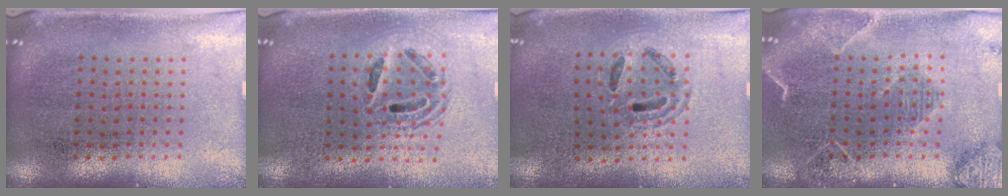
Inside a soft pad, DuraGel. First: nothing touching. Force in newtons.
{"total": 1.5, "press": 1.3, "slide": 0.8}
{"total": 1.1, "press": 1.1, "slide": 0.3}
{"total": 2.3, "press": 2.0, "slide": 1.0}